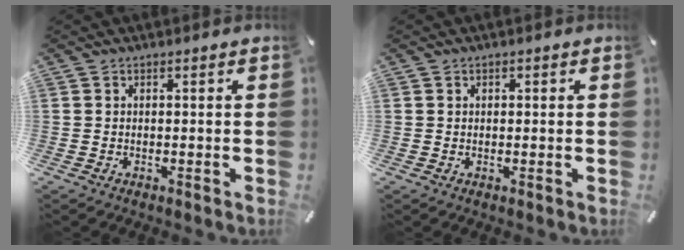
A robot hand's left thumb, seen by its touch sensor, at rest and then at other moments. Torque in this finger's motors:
{"motor_torque": [-0.17, -0.43, -0.02, 0.12, -0.03]}